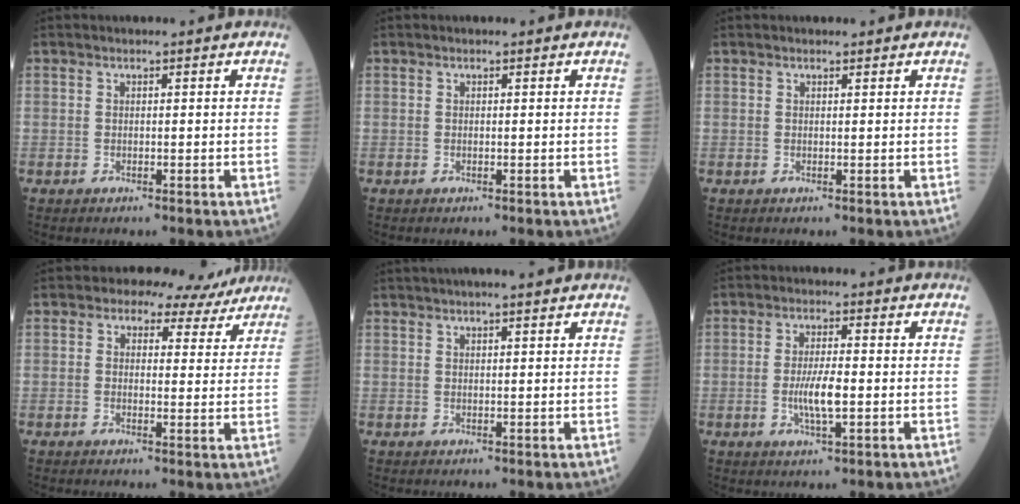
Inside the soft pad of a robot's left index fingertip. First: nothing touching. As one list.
[{"total": 0.0}, {"total": 0.9, "force": [0.8, 0.2, 0.2], "torque": [-0.002, 0.005, 0.013]}, {"total": 6.5, "force": [5.3, 3.6, 1.4], "torque": [-0.002, 0.012, 0.048]}, {"total": 5.8, "force": [4.9, 0.2, 3.0], "torque": [-0.035, 0.025, 0.069]}, {"total": 4.8, "force": [-0.9, 0.8, 4.7], "torque": [-0.088, -0.006, -0.016]}]